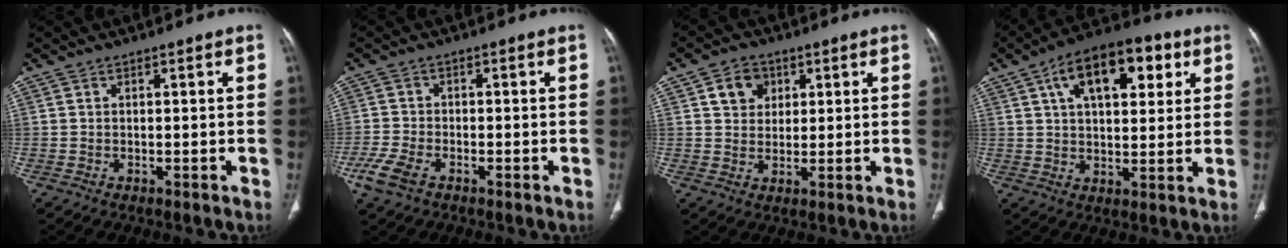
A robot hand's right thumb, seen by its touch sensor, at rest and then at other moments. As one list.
[{"total": 5.5, "force": [-3.1, 2.8, 3.5], "torque": [-0.090, 0.006, -0.061]}, {"total": 5.9, "force": [2.2, 4.8, 2.5], "torque": [-0.016, -0.006, 0.036]}, {"total": 16.2, "force": [6.4, 8.3, 12.4], "torque": [-0.158, 0.005, 0.095]}]